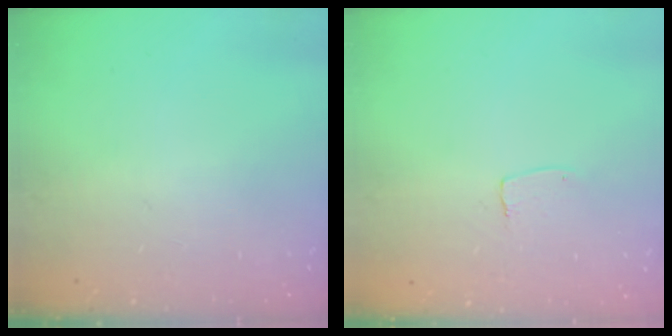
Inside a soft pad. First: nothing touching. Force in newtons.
{"total": 2.6, "press": 2.6, "slide": 0.1}